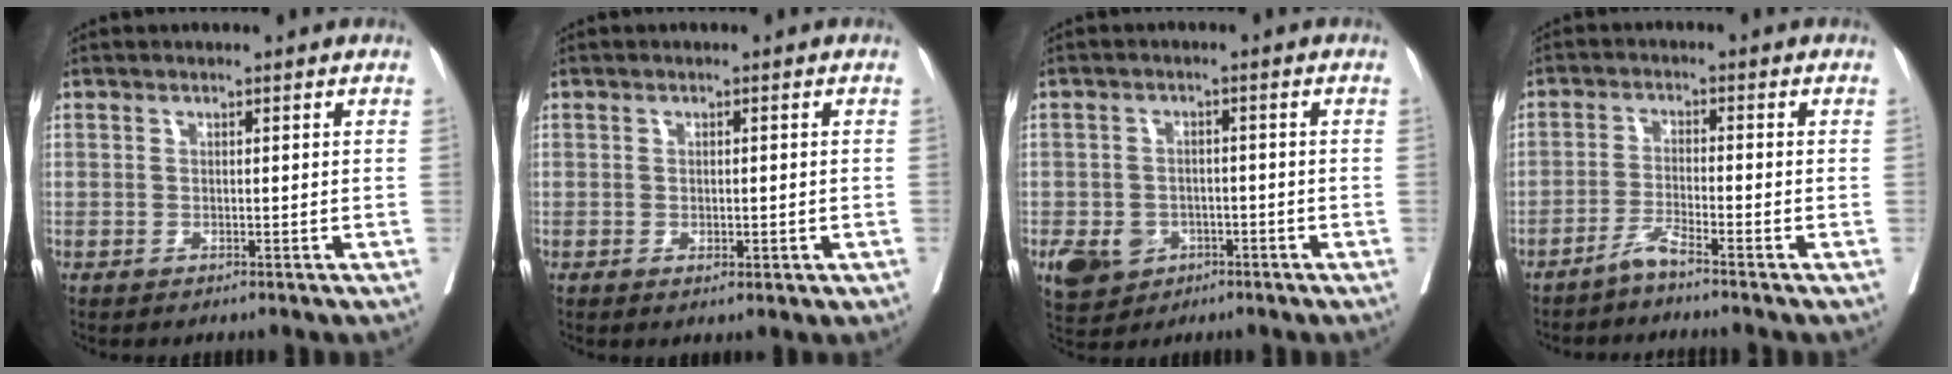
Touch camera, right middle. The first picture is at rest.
{"total": 2.0, "force": [-0.5, 1.0, 1.6], "torque": [-0.023, -0.002, -0.003]}
{"total": 7.2, "force": [-3.4, 5.9, 2.4], "torque": [-0.041, 0.005, -0.045]}
{"total": 2.6, "force": [-2.2, -0.6, 1.1], "torque": [-0.022, -0.005, -0.048]}